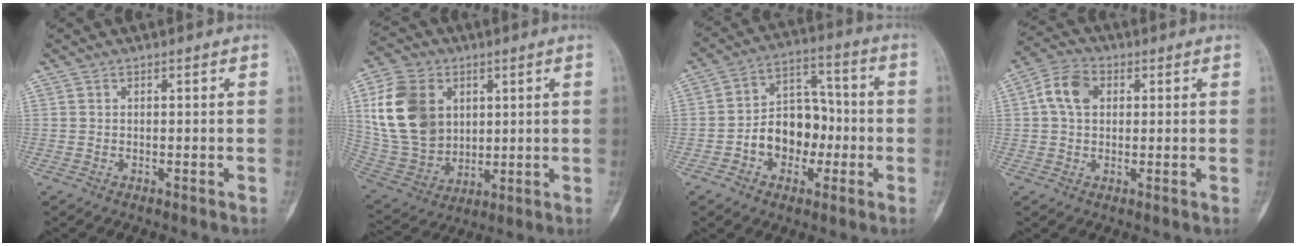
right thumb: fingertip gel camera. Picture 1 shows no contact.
{"total": 17.6, "force": [4.5, 13.2, 10.7], "torque": [-0.188, -0.007, 0.097]}
{"total": 12.0, "force": [-2.7, 8.9, 7.6], "torque": [-0.076, 0.050, -0.049]}
{"total": 7.1, "force": [1.5, 5.1, 4.7], "torque": [-0.083, 0.015, 0.021]}